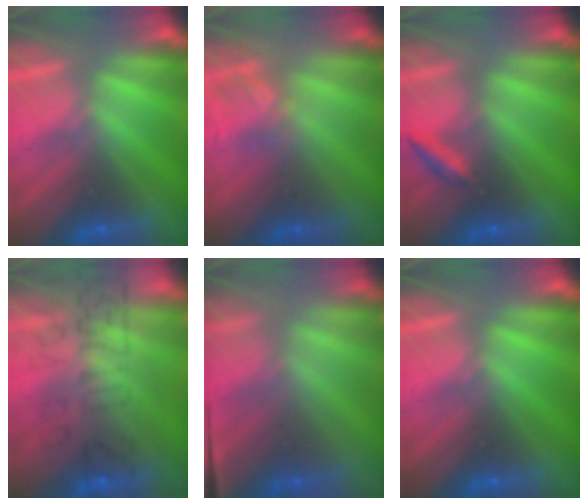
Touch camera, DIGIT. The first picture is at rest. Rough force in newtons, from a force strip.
{"total": 3.6}
{"total": 2.1}
{"total": 9.9}
{"total": 1.1}
{"total": 0.0}